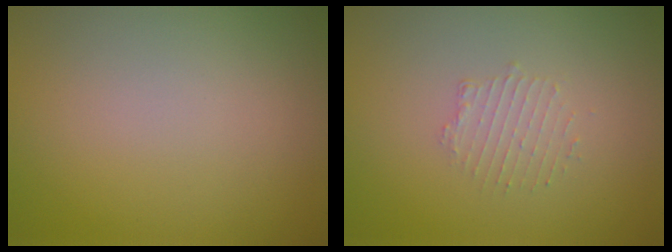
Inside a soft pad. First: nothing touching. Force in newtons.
{"total": 1.3, "press": 0.7, "slide": 1.1}